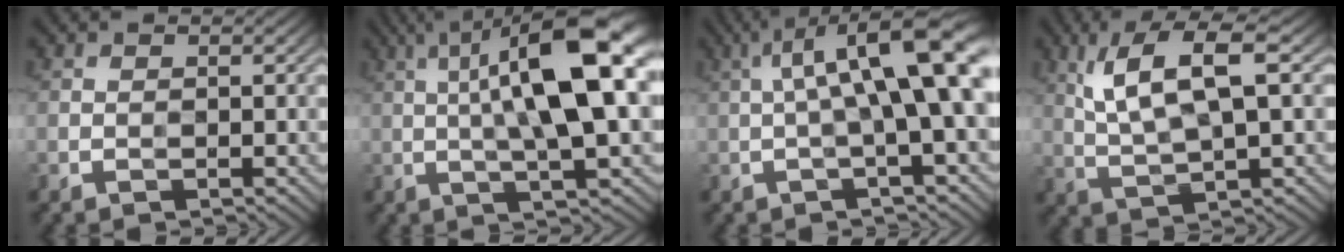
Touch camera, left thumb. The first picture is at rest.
{"total": 15.7, "force": [2.9, 4.5, 14.8], "torque": [-0.237, 0.036, 0.047]}
{"total": 14.4, "force": [1.9, 4.0, 13.7], "torque": [-0.206, 0.034, 0.029]}
{"total": 9.2, "force": [3.4, 2.6, 8.1], "torque": [-0.159, 0.011, 0.066]}